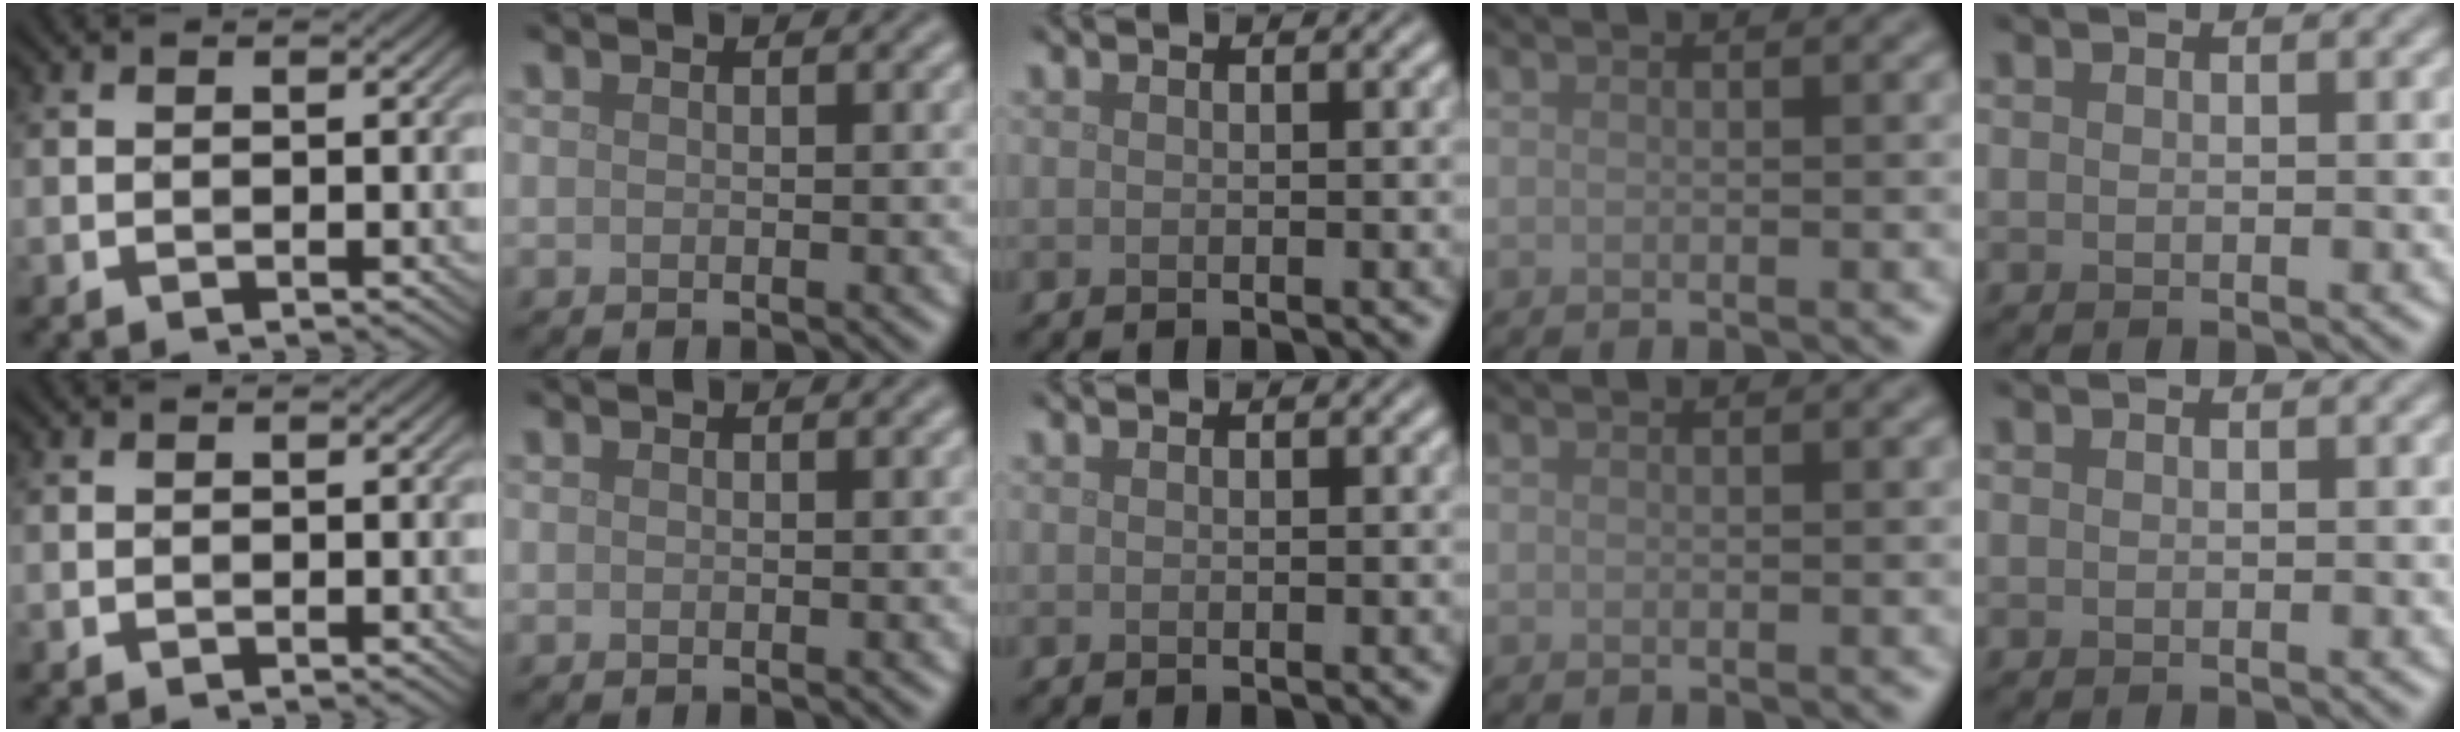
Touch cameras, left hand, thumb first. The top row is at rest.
{}